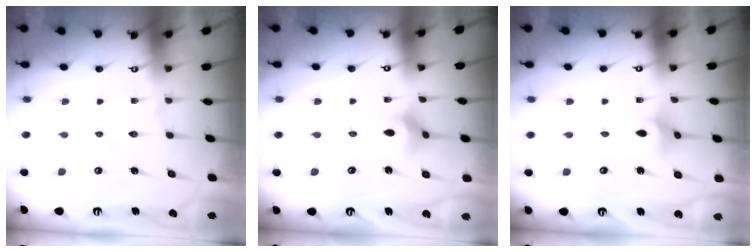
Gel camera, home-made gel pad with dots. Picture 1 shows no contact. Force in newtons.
{"total": 3.7, "press": 3.6, "slide": 0.6}
{"total": 3.3, "press": 3.2, "slide": 0.5}